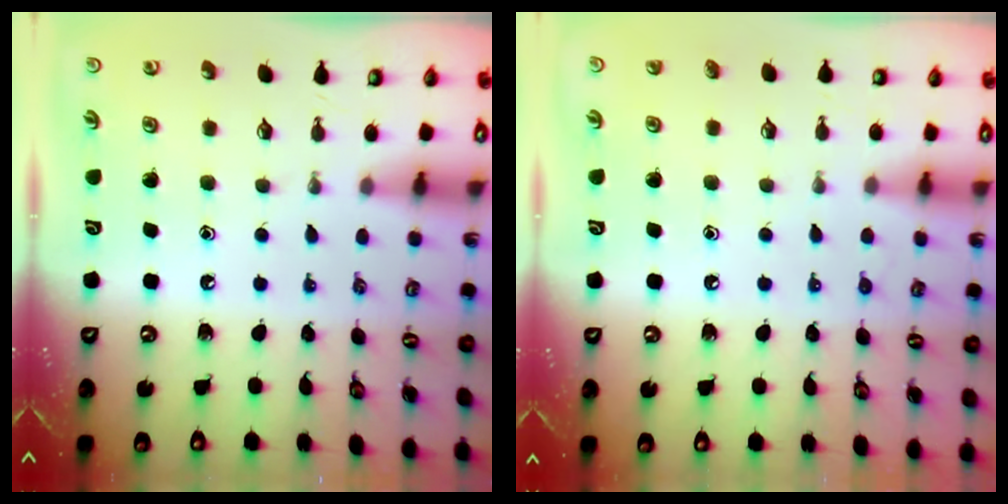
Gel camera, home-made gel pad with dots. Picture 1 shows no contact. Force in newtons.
{"total": 5.2, "press": 5.2, "slide": 0.6}